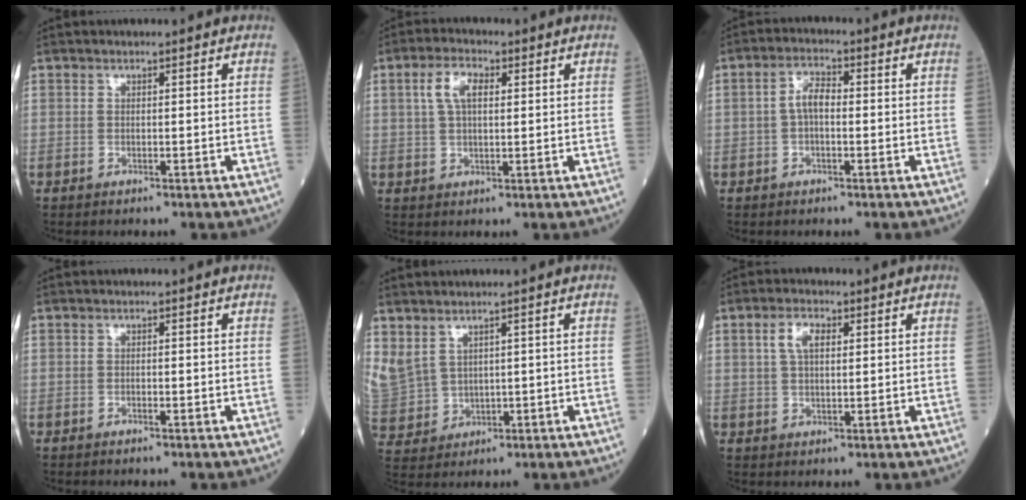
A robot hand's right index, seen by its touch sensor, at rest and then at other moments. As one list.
[{"total": 5.1, "force": [1.7, 2.2, 4.2], "torque": [-0.094, 0.012, 0.034]}, {"total": 3.6, "force": [-0.2, 1.6, 3.2], "torque": [-0.066, 0.011, -0.005]}, {"total": 0.5, "force": [-0.3, 0.1, 0.4], "torque": [-0.010, 0.000, -0.004]}, {"total": 11.2, "force": [4.1, 9.0, 5.3], "torque": [-0.175, 0.018, 0.111]}, {"total": 4.1, "force": [1.5, 1.8, 3.3], "torque": [-0.073, 0.008, 0.030]}]